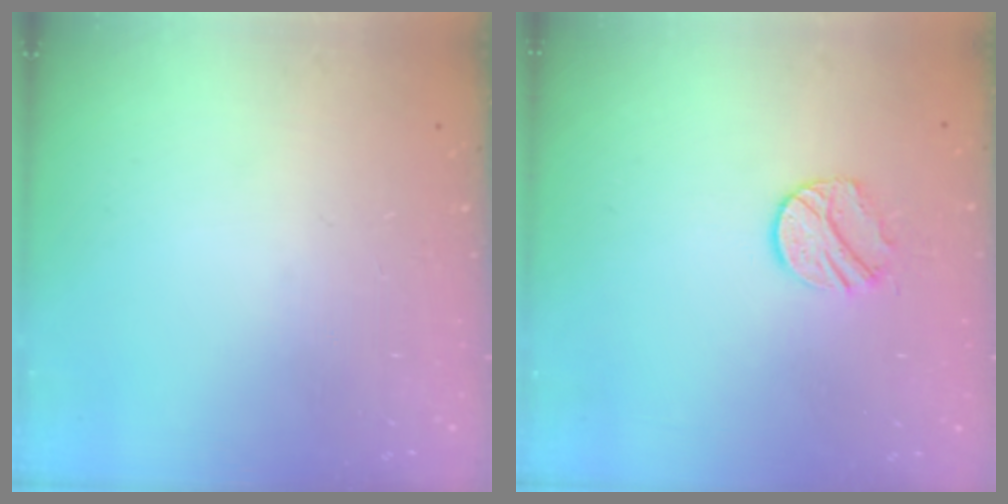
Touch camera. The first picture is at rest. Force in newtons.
{"total": 9.5, "press": 9.4, "slide": 0.8}